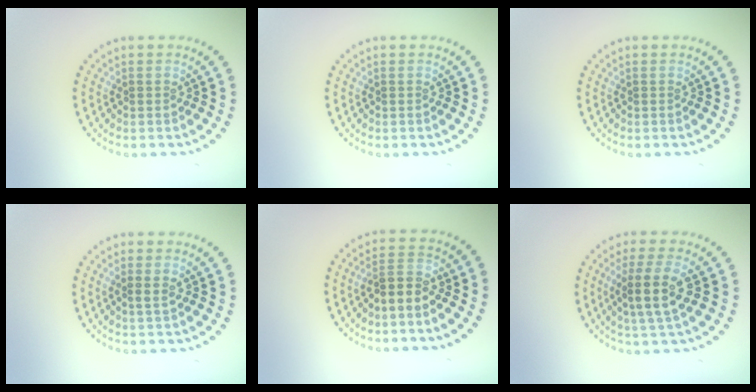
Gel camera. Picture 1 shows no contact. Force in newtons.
{"total": 0.0}
{"total": 0.0}
{"total": 0.6, "press": 0.5, "slide": 0.2}
{"total": 2.4, "press": 2.1, "slide": 1.2}
{"total": 4.4, "press": 4.0, "slide": 1.8}